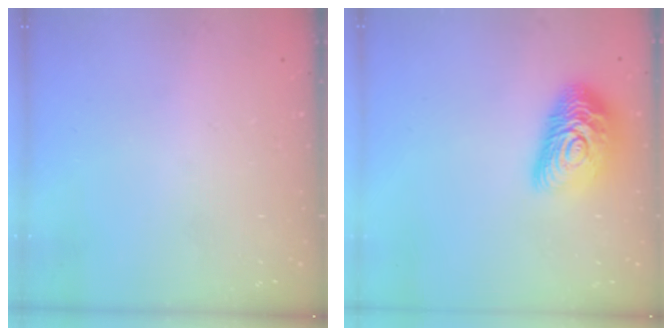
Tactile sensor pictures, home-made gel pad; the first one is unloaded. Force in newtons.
{"total": 16.0, "press": 15.9, "slide": 1.0}